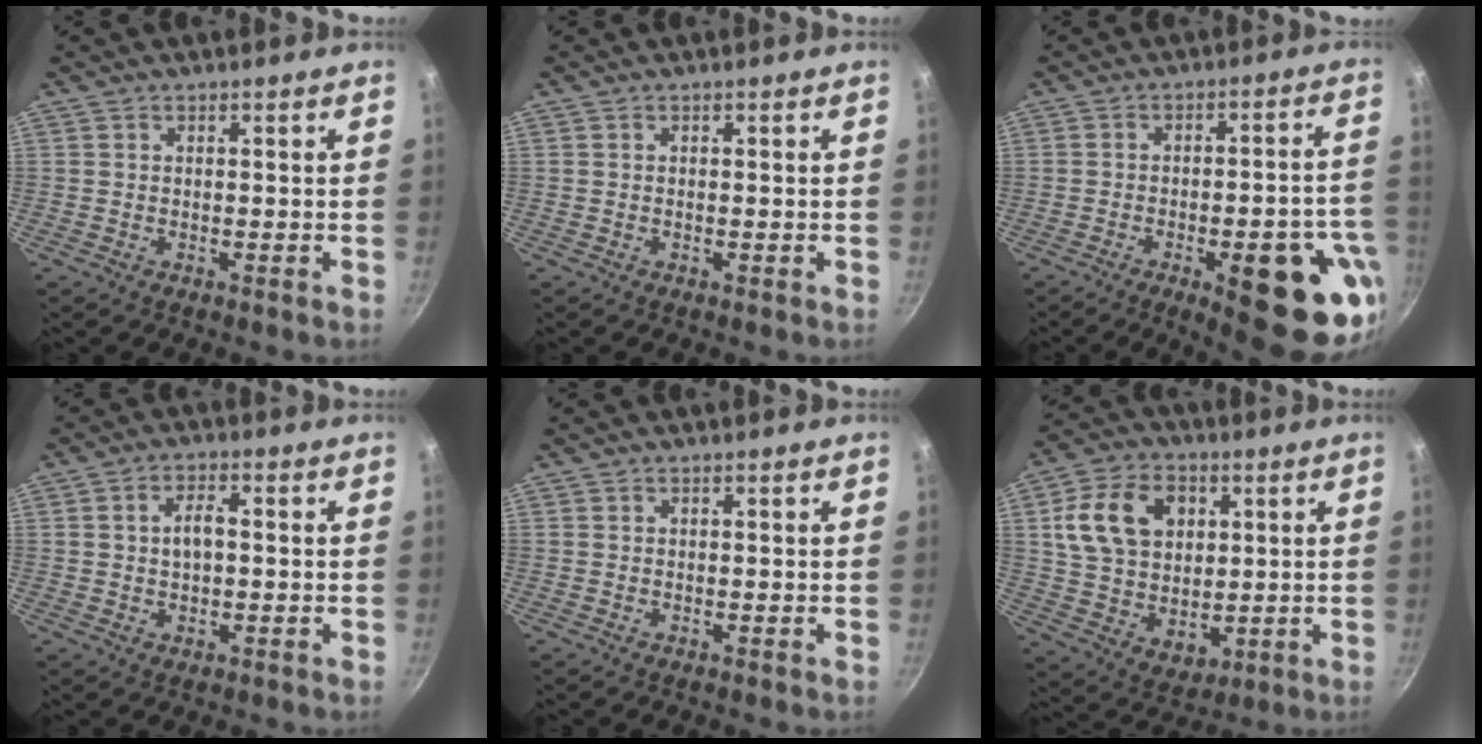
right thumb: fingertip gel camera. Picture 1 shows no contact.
{"total": 0.0}
{"total": 20.1, "force": [-8.4, 6.9, 16.9], "torque": [-0.154, 0.028, -0.102]}
{"total": 4.6, "force": [0.2, 2.7, 3.7], "torque": [-0.056, 0.015, 0.001]}
{"total": 0.0}
{"total": 17.3, "force": [4.2, 13.0, 10.5], "torque": [-0.157, -0.007, 0.081]}